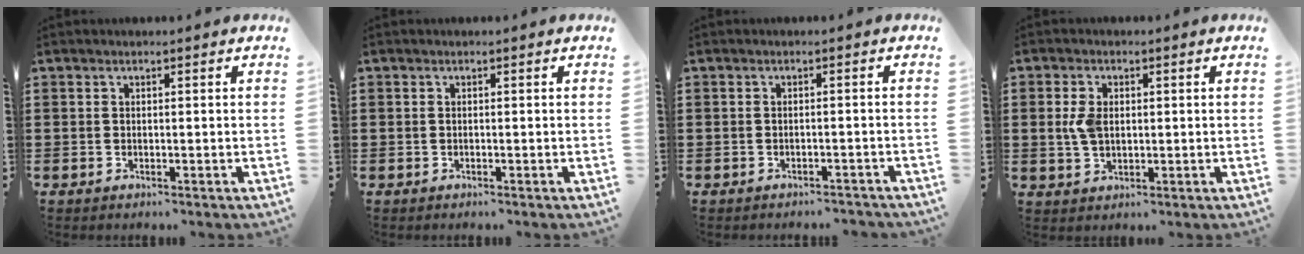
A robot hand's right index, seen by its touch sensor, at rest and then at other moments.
{"total": 0.0}
{"total": 1.2, "force": [-1.2, 0.1, 0.3], "torque": [-0.010, 0.000, -0.024]}
{"total": 4.1, "force": [0.5, 2.6, 3.1], "torque": [-0.081, 0.005, 0.003]}